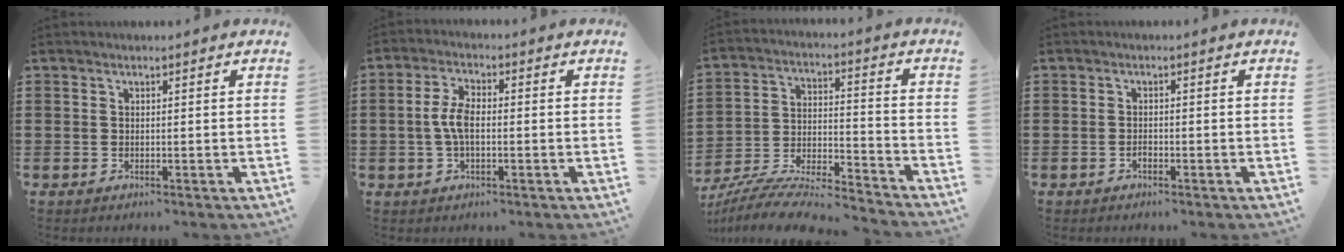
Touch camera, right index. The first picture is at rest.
{"total": 5.2, "force": [-0.4, 2.4, 4.6], "torque": [-0.113, -0.004, -0.016]}
{"total": 8.3, "force": [-7.8, 0.8, 2.7], "torque": [-0.056, 0.000, -0.158]}
{"total": 0.8, "force": [-0.6, 0.4, 0.4], "torque": [-0.011, -0.002, -0.010]}